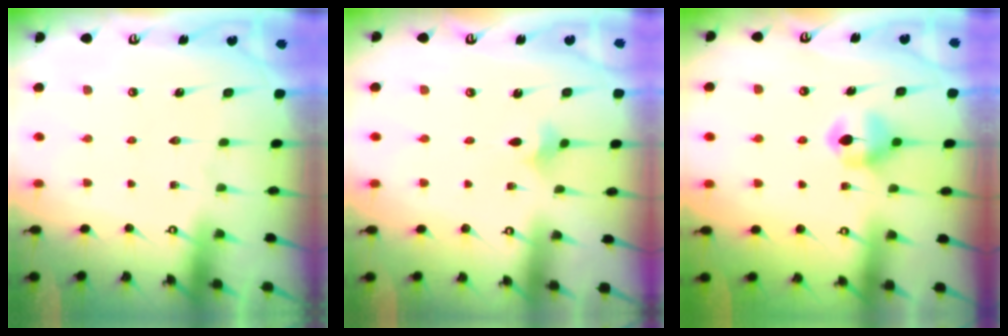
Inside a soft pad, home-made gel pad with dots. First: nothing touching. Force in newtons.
{"total": 1.7, "press": 1.7, "slide": 0.4}
{"total": 6.5, "press": 6.5, "slide": 0.7}